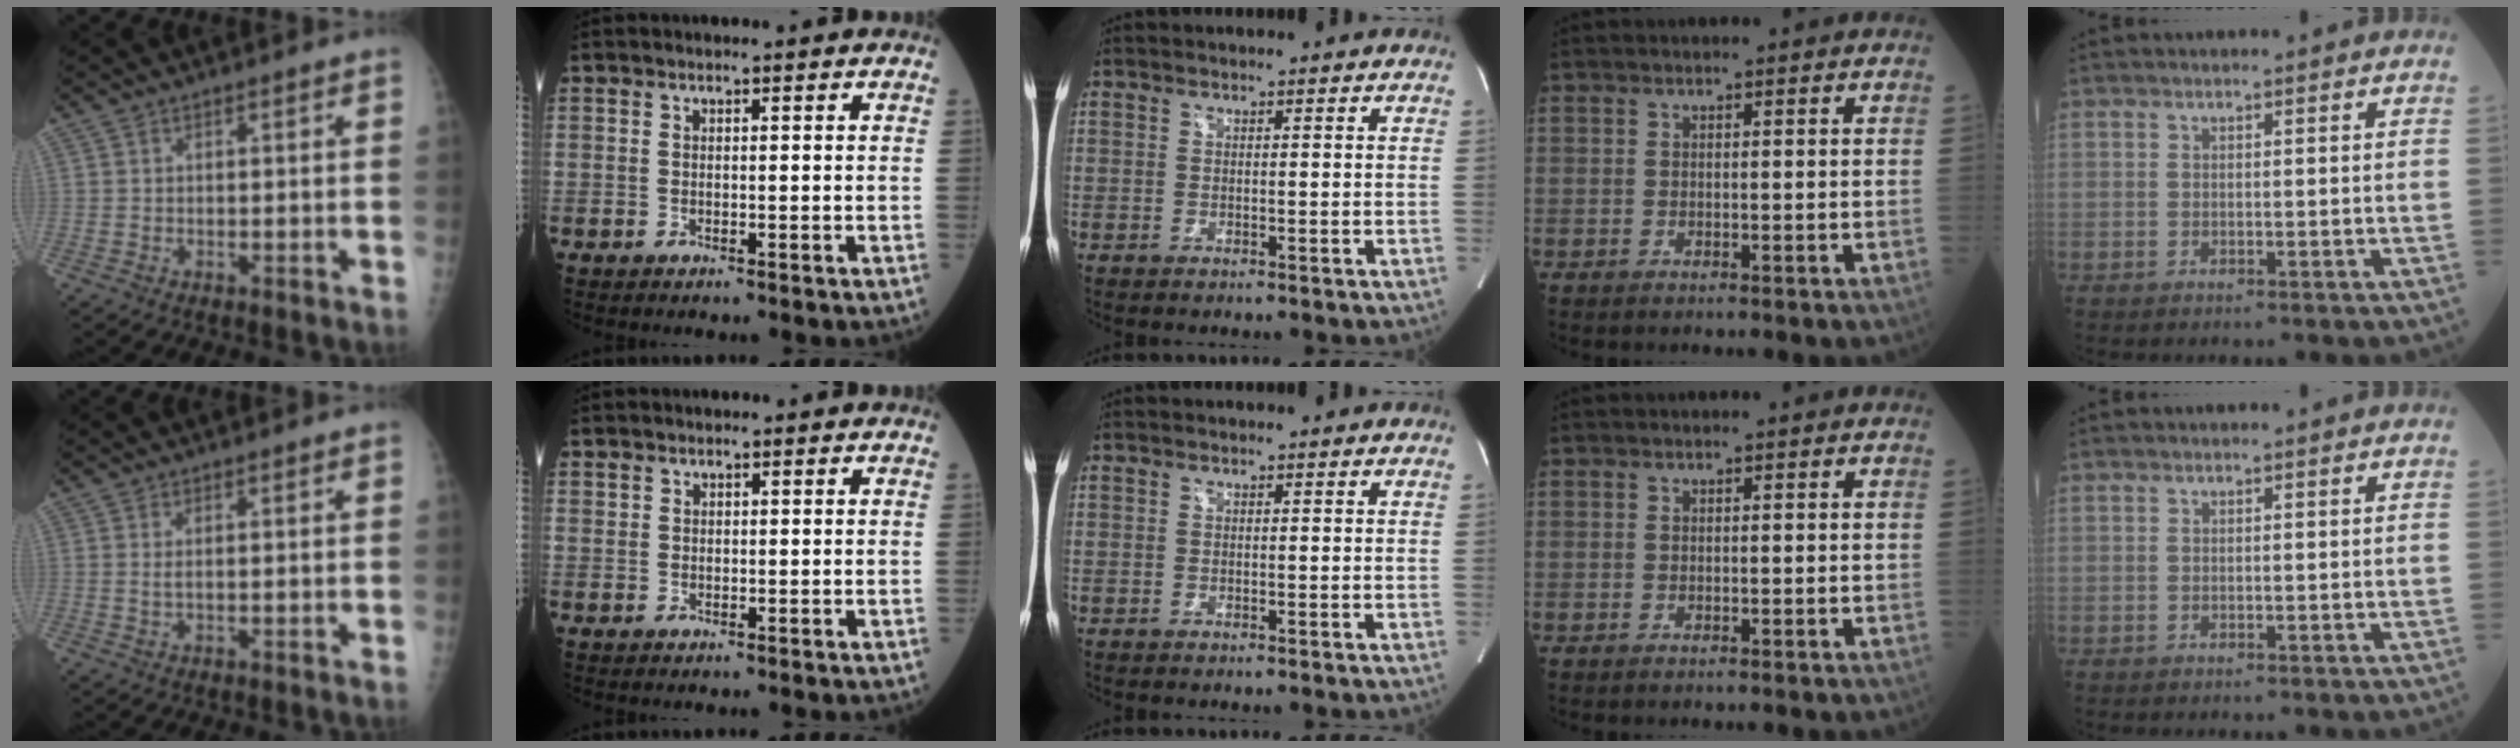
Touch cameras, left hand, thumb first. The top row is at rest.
{"thumb": {"total": 1.3, "force": [0.2, 0.5, 1.2], "torque": [-0.027, 0.000, 0.007]}, "index": {"total": 0.7, "force": [0.6, 0.5, 0.0], "torque": [0.001, 0.000, 0.009]}}